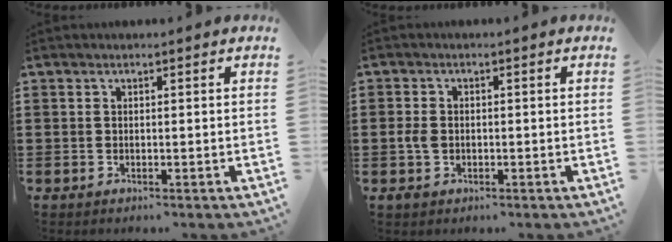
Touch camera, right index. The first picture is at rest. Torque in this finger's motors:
{"motor_torque": [1.07, 1.06, 0.01, 0.00]}